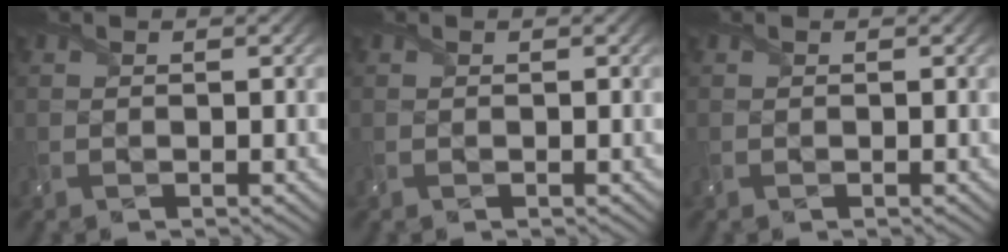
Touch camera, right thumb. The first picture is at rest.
{"total": 0.0}
{"total": 0.0}